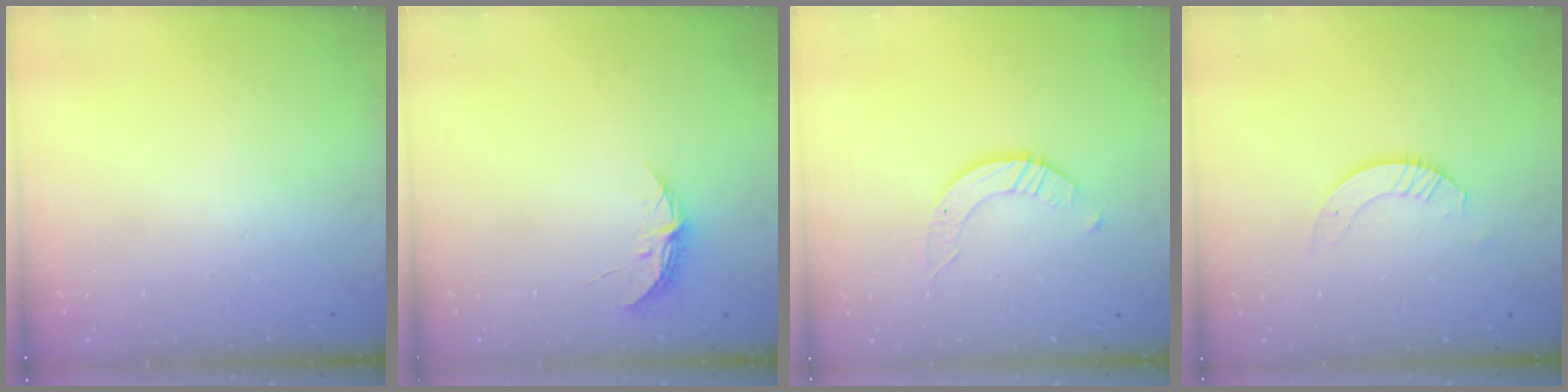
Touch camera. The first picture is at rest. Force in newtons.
{"total": 5.3, "press": 5.3, "slide": 0.5}
{"total": 2.4, "press": 2.4, "slide": 0.3}
{"total": 3.2, "press": 3.2, "slide": 0.3}